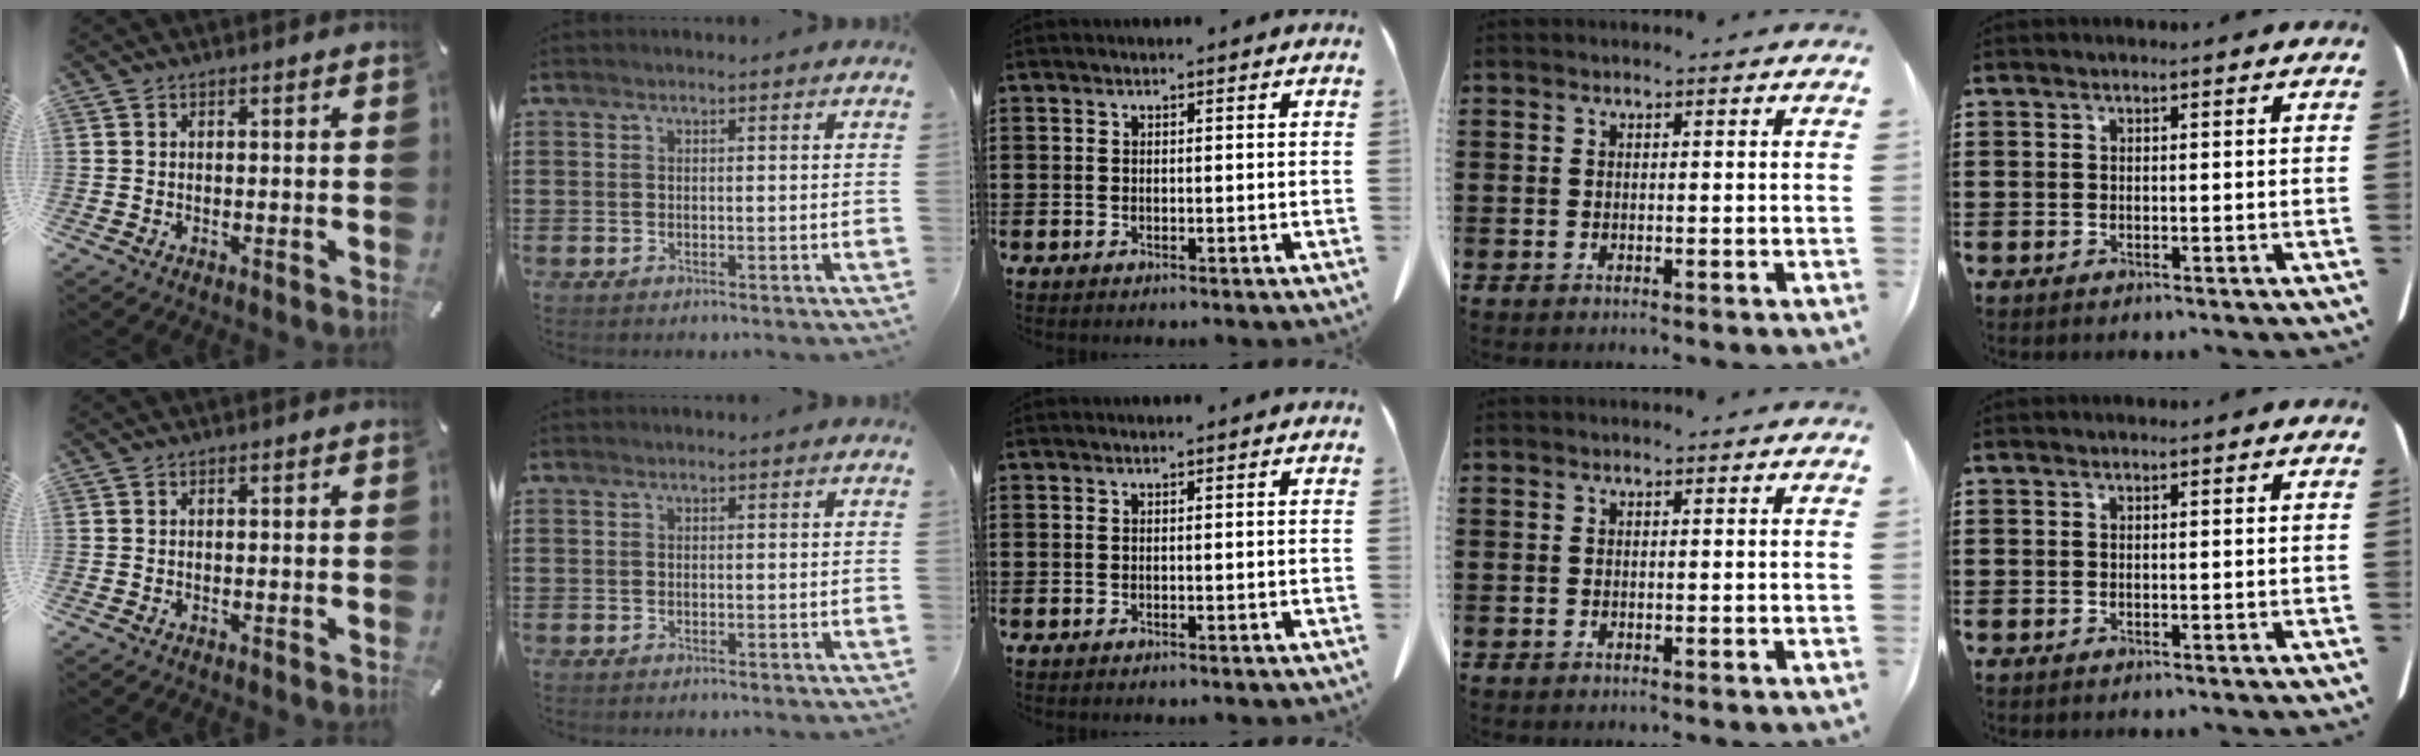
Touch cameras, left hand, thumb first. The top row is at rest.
{}